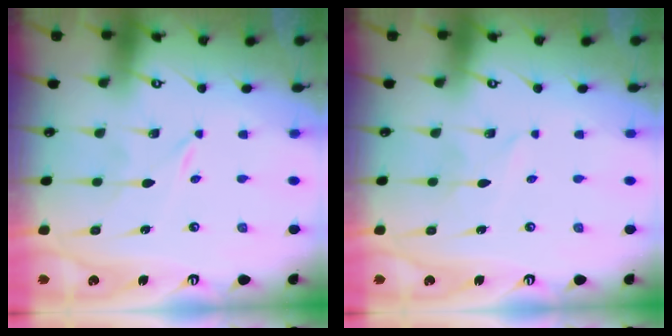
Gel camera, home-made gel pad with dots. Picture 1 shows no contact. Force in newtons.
{"total": 3.1, "press": 3.1, "slide": 0.3}